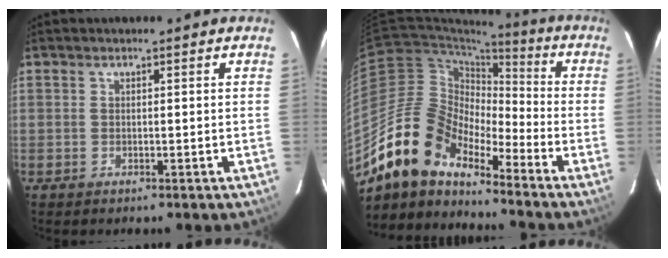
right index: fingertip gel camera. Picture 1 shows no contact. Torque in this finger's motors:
{"motor_torque": [0.98, -0.96, 0.80, 0.12]}